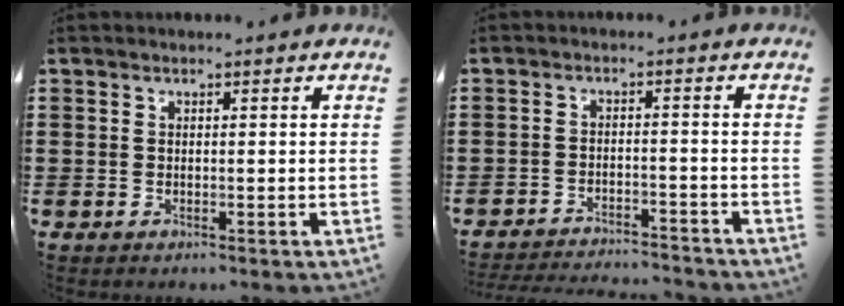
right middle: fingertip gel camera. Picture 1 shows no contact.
{"total": 3.4, "force": [-3.4, 0.0, 0.3], "torque": [-0.008, 0.003, -0.072]}